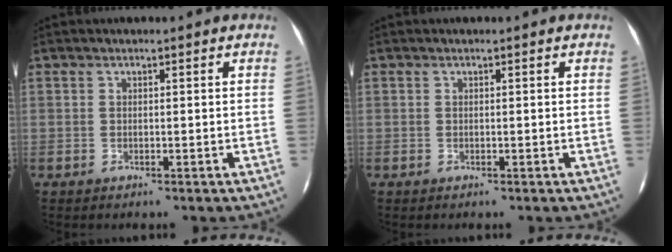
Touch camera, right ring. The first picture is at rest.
{"total": 0.0}